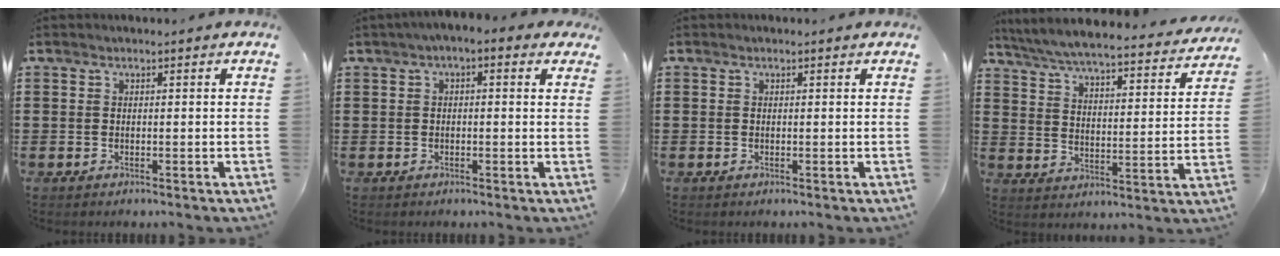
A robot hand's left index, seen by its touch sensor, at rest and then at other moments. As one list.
[{"total": 1.9, "force": [0.1, 0.7, 1.7], "torque": [-0.032, 0.005, -0.001]}, {"total": 0.0}, {"total": 5.7, "force": [5.5, -0.2, 1.6], "torque": [-0.058, -0.040, 0.089]}]